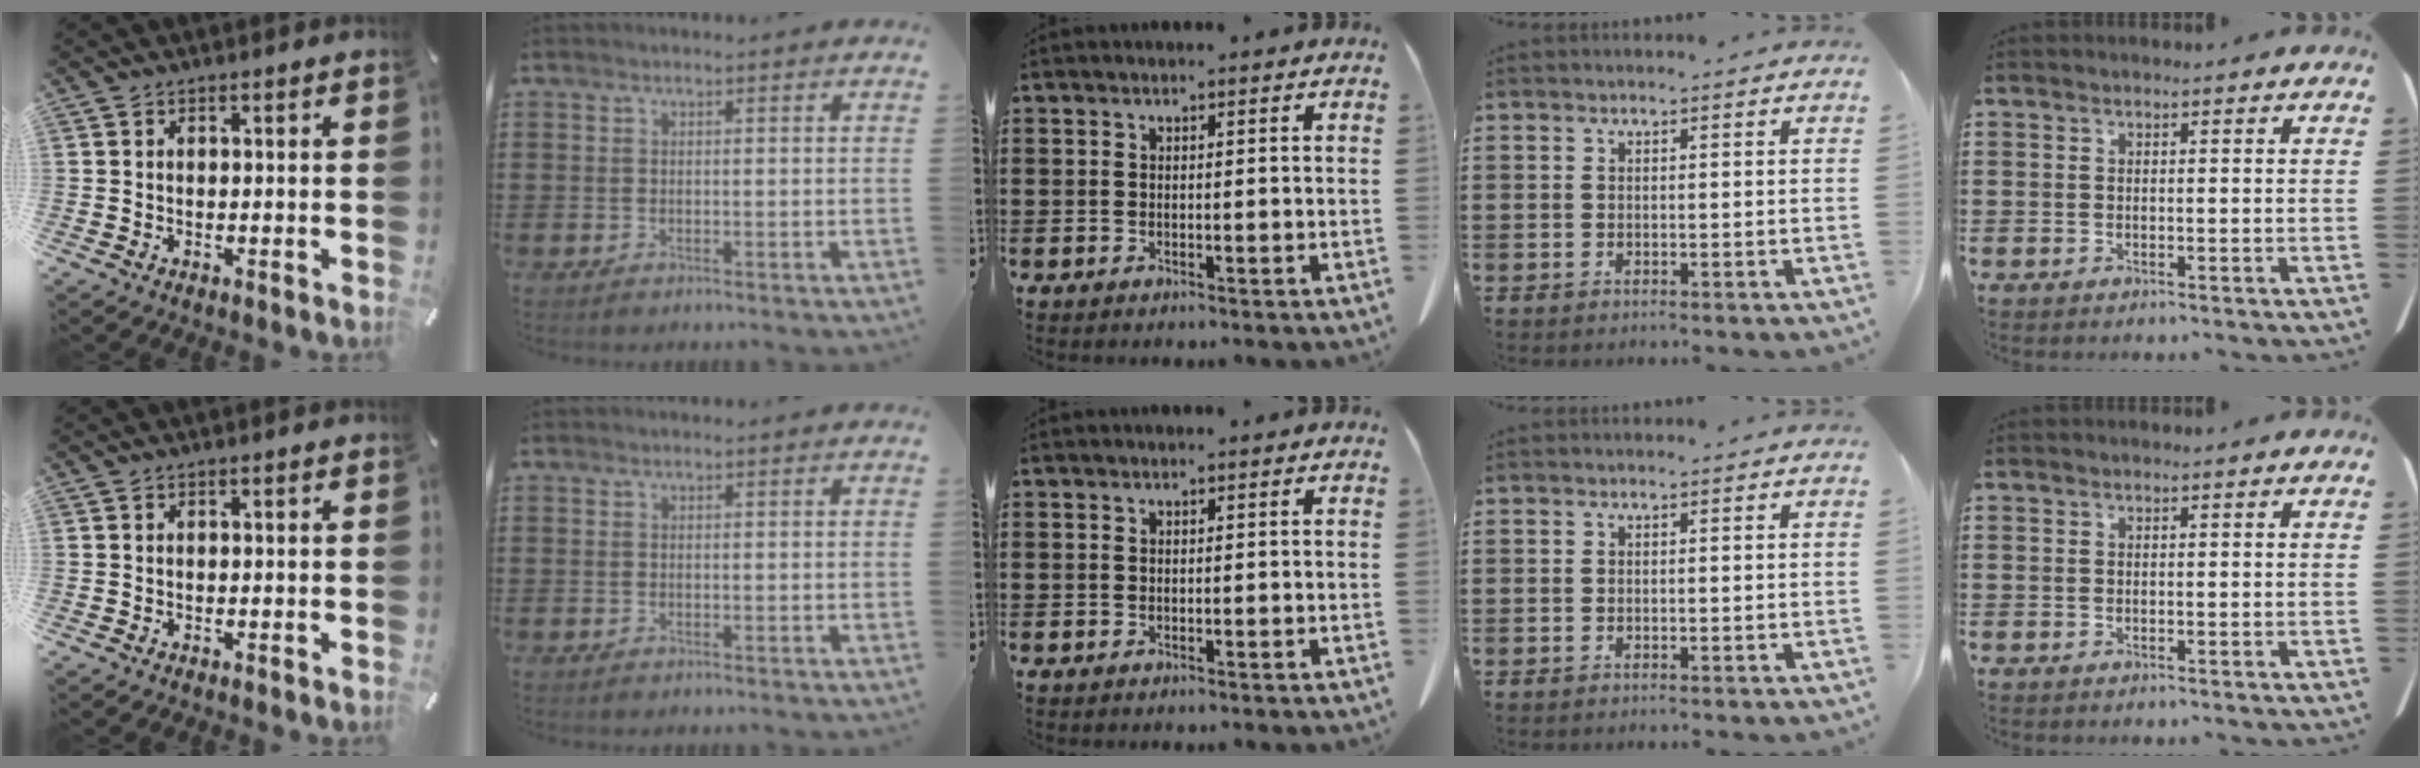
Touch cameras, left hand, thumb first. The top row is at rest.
{}